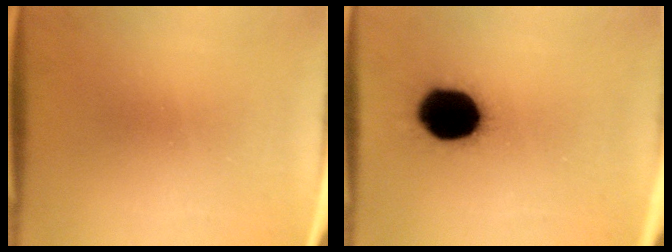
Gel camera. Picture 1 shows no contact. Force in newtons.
{"total": 18.9}